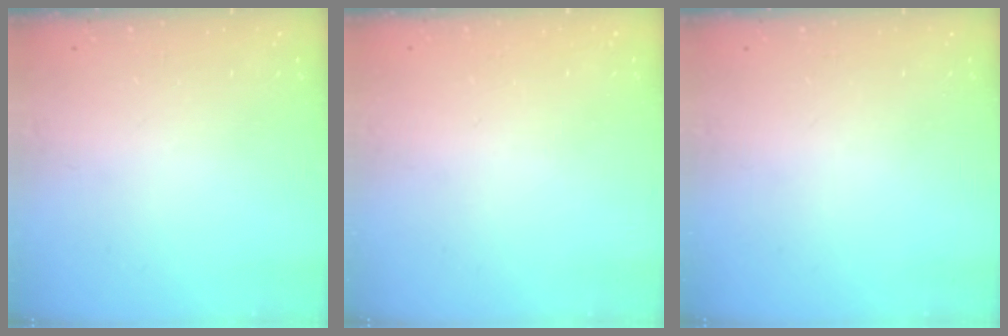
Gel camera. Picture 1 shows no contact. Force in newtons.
{"total": 2.0, "press": 2.0, "slide": 0.1}
{"total": 0.0}